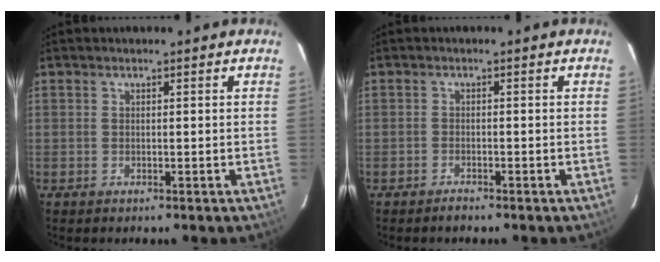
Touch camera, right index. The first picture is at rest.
{"total": 1.4, "force": [-1.3, 0.4, 0.4], "torque": [-0.011, 0.000, -0.025]}